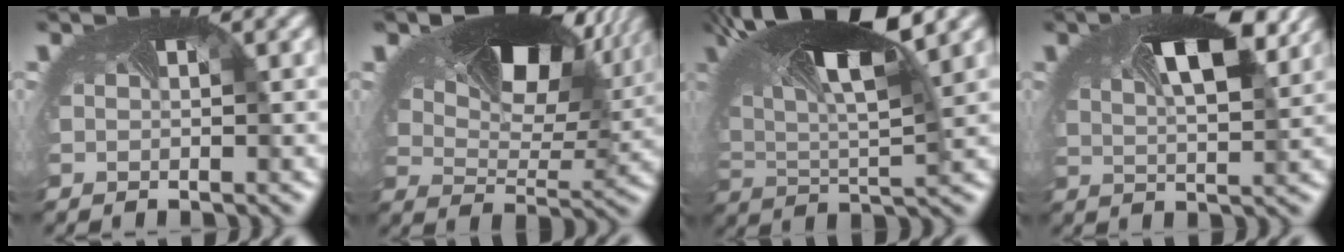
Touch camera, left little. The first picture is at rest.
{"total": 11.5, "force": [6.7, 5.8, 7.4], "torque": [-0.135, 0.003, 0.114]}
{"total": 13.1, "force": [6.9, 4.4, 10.3], "torque": [-0.218, 0.006, 0.120]}
{"total": 6.9, "force": [2.9, 2.9, 5.6], "torque": [-0.105, -0.006, 0.050]}